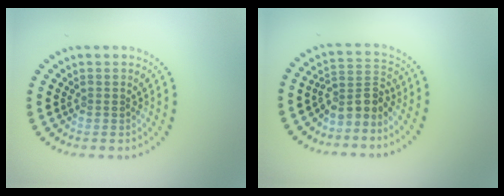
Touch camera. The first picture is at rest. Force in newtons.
{"total": 3.1, "press": 2.2, "slide": 2.1}